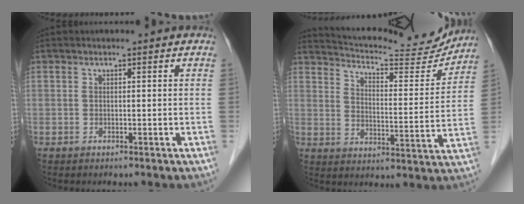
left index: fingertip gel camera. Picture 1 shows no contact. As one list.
[{"total": 17.9, "force": [17.1, 2.2, 4.6], "torque": [-0.075, -0.040, 0.225]}]